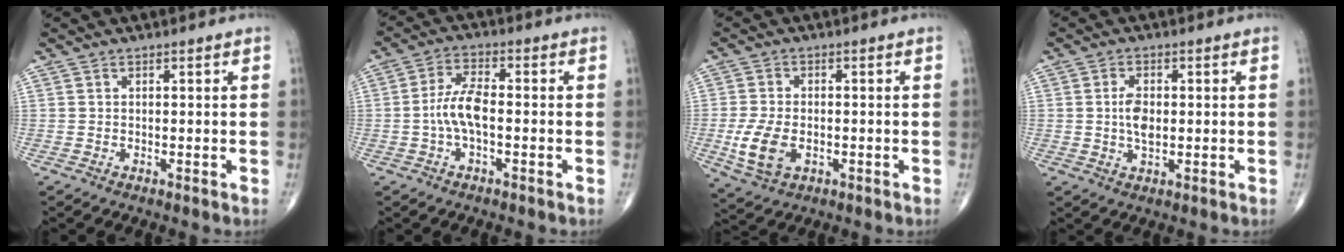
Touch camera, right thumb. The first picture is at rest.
{"total": 6.4, "force": [-1.1, 2.5, 5.8], "torque": [-0.123, 0.020, -0.026]}
{"total": 8.0, "force": [-1.9, 4.9, 6.1], "torque": [-0.126, -0.002, -0.028]}
{"total": 4.2, "force": [0.1, 2.3, 3.6], "torque": [-0.063, -0.002, 0.001]}